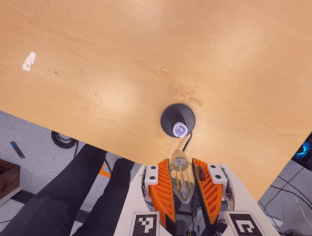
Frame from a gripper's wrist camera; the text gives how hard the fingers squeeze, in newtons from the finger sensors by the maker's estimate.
{"total": 13.3, "left": 13.7, "right": 12.9}